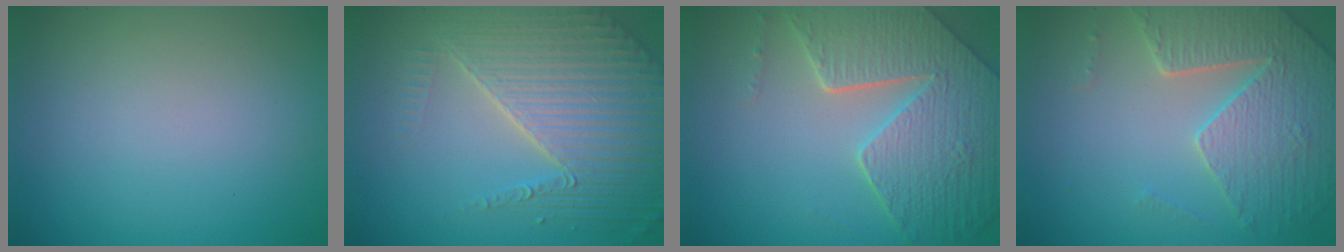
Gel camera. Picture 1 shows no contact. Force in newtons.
{"total": 6.5, "press": 5.2, "slide": 3.9}
{"total": 8.2, "press": 5.9, "slide": 5.6}
{"total": 5.1, "press": 4.7, "slide": 2.1}